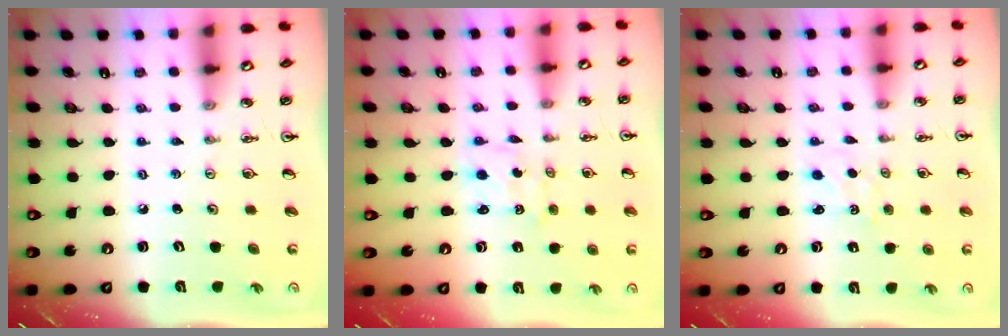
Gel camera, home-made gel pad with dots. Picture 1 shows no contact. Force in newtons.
{"total": 1.0, "press": 0.9, "slide": 0.5}
{"total": 1.6, "press": 1.5, "slide": 0.3}